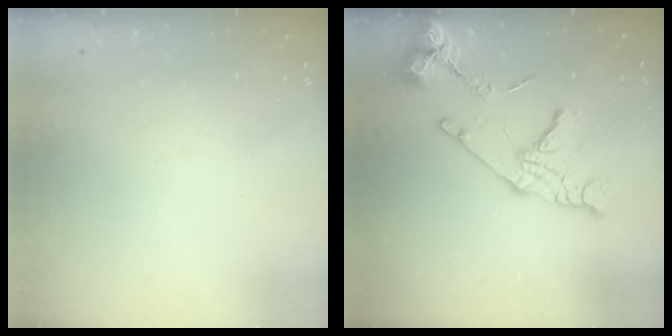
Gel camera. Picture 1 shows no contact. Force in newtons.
{"total": 15.0, "press": 14.9, "slide": 1.9}